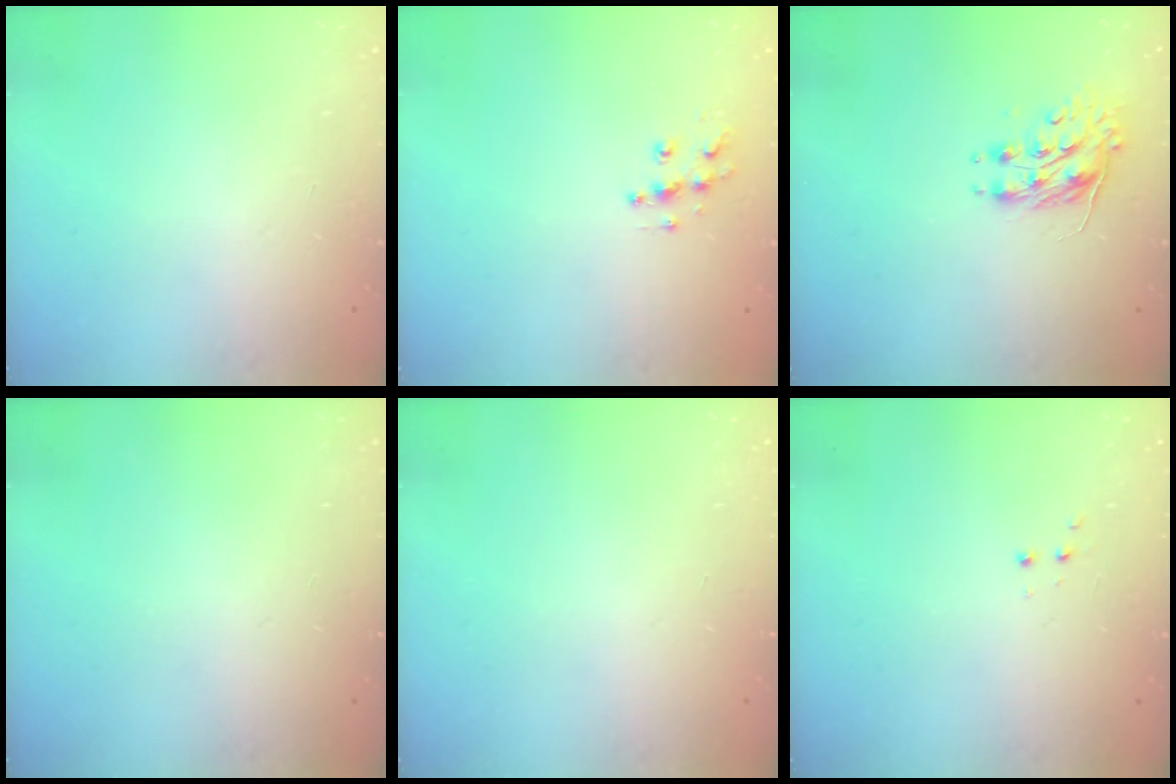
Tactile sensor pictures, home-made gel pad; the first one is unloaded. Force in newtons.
{"total": 7.5, "press": 7.5, "slide": 0.1}
{"total": 8.0, "press": 8.0, "slide": 0.4}
{"total": 0.0}
{"total": 0.0}
{"total": 2.8, "press": 2.8, "slide": 0.6}